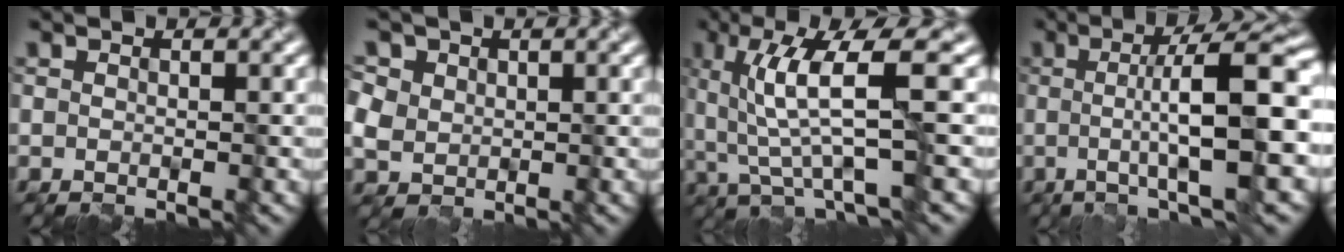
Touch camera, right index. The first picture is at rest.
{"total": 4.8, "force": [1.9, 4.0, 1.8], "torque": [-0.062, 0.021, 0.031]}
{"total": 6.8, "force": [1.3, 1.2, 6.6], "torque": [-0.123, 0.001, 0.026]}
{"total": 10.2, "force": [-0.1, 2.0, 10.0], "torque": [-0.122, 0.008, -0.007]}